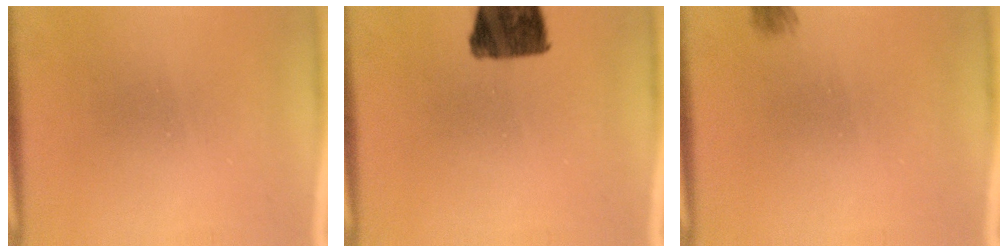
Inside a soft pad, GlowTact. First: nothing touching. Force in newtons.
{"total": 11.2}
{"total": 1.9}